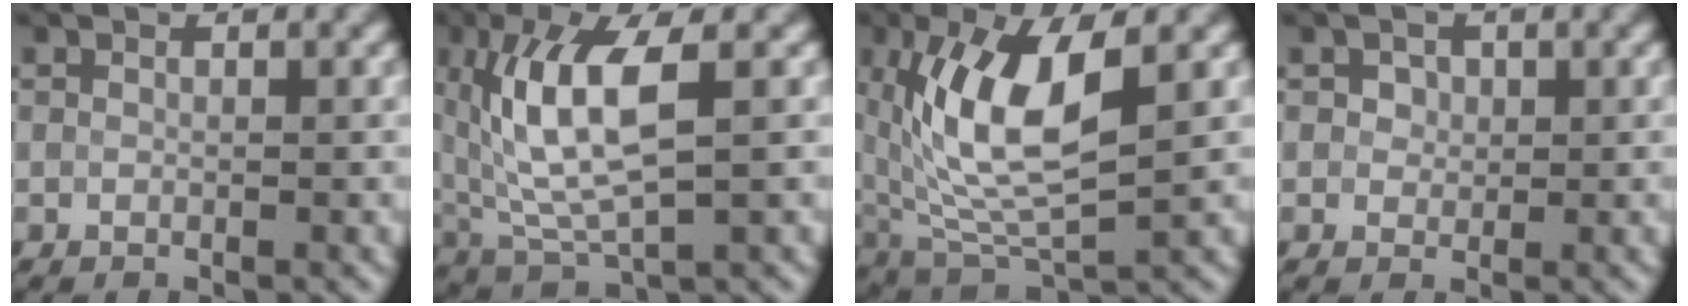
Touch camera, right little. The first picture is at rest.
{"total": 8.4, "force": [1.8, 2.9, 7.7], "torque": [-0.162, -0.001, 0.035]}
{"total": 9.6, "force": [1.8, 3.7, 8.6], "torque": [-0.171, 0.001, 0.034]}
{"total": 1.4, "force": [0.6, 1.1, 0.6], "torque": [-0.005, 0.010, 0.002]}